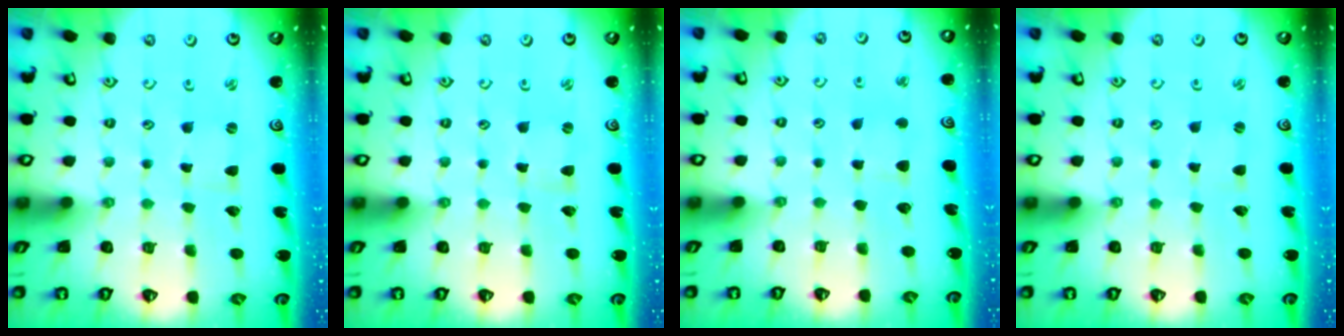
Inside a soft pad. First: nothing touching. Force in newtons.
{"total": 0.0}
{"total": 2.8, "press": 2.8, "slide": 0.5}
{"total": 1.4, "press": 1.3, "slide": 0.3}